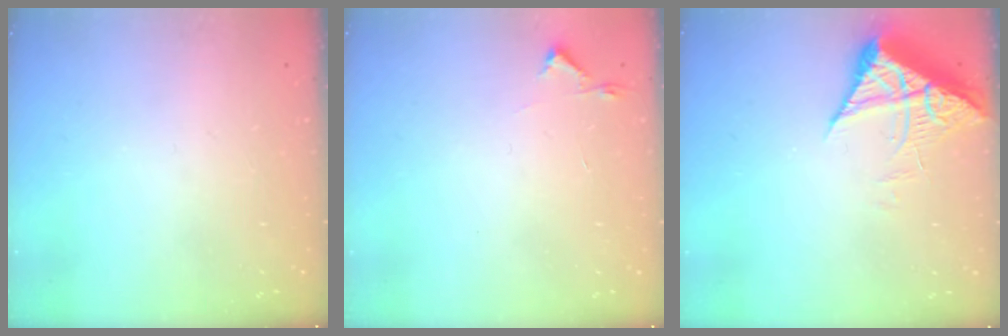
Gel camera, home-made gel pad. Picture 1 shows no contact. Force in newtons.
{"total": 2.7, "press": 2.6, "slide": 0.4}
{"total": 7.2, "press": 7.2, "slide": 0.8}